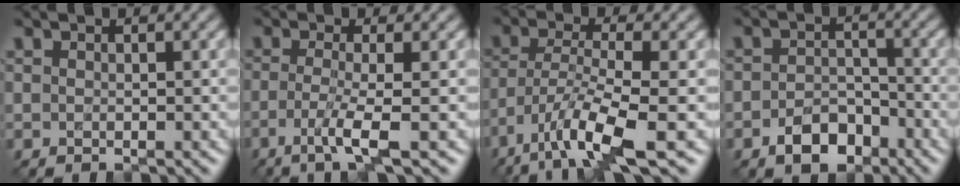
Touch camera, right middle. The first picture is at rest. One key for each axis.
{"total": 4.1, "fx": -1.7, "fy": 0.7, "fz": 3.7, "tx": -0.070, "ty": -0.006, "tz": -0.041}
{"total": 7.7, "fx": -4.5, "fy": 1.8, "fz": 5.9, "tx": -0.113, "ty": -0.005, "tz": -0.087}
{"total": 3.5, "fx": -2.1, "fy": 2.0, "fz": 1.8, "tx": -0.026, "ty": 0.005, "tz": -0.040}